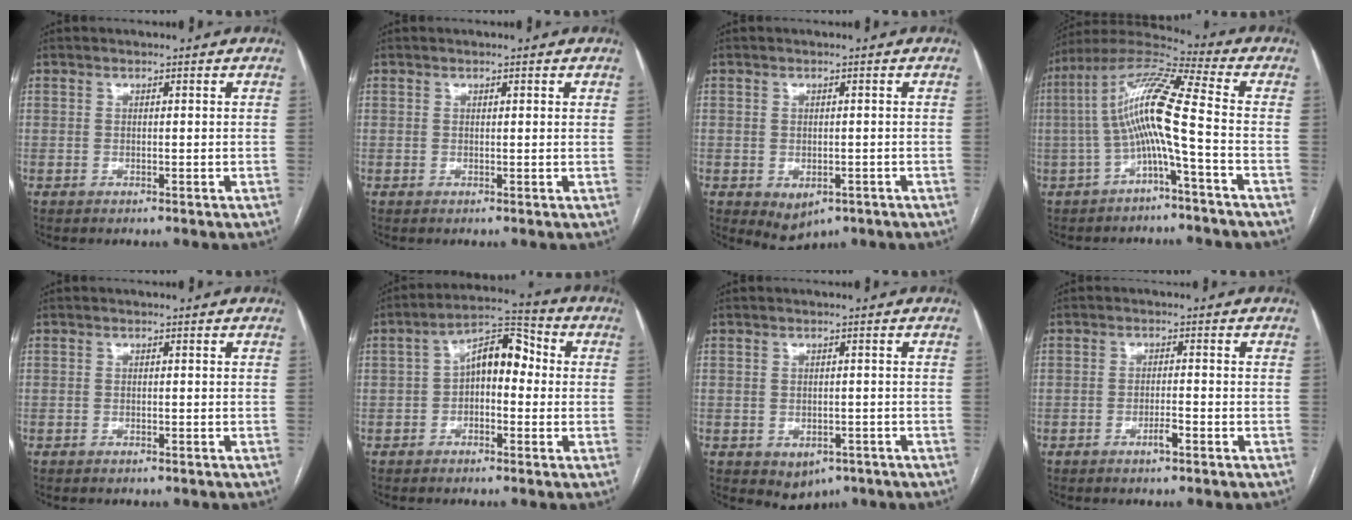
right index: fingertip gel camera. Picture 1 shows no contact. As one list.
[{"total": 0.8, "force": [0.5, 0.1, 0.5], "torque": [-0.009, 0.001, 0.005]}, {"total": 4.1, "force": [-1.9, 2.8, 2.3], "torque": [-0.032, -0.004, -0.013]}, {"total": 11.2, "force": [-2.0, -0.1, 11.0], "torque": [-0.214, 0.032, -0.044]}, {"total": 0.7, "force": [-0.6, 0.3, 0.2], "torque": [-0.007, -0.001, -0.008]}, {"total": 8.1, "force": [0.1, 4.1, 7.0], "torque": [-0.113, 0.044, -0.005]}, {"total": 4.3, "force": [-2.4, 3.1, 1.8], "torque": [-0.014, 0.001, -0.020]}, {"total": 2.2, "force": [-1.3, 0.3, 1.8], "torque": [-0.032, 0.001, -0.023]}]